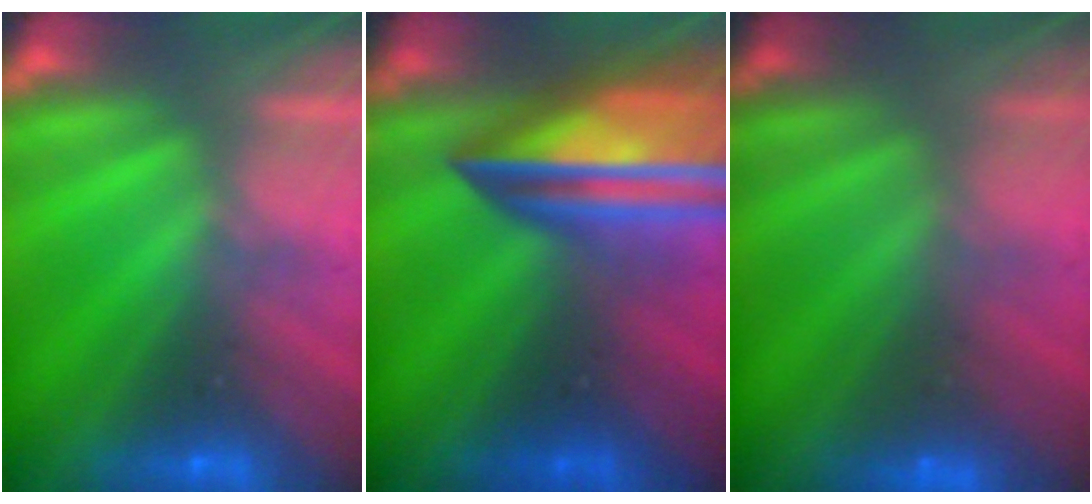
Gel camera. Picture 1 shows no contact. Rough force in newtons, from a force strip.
{"total": 7.2}
{"total": 2.3}